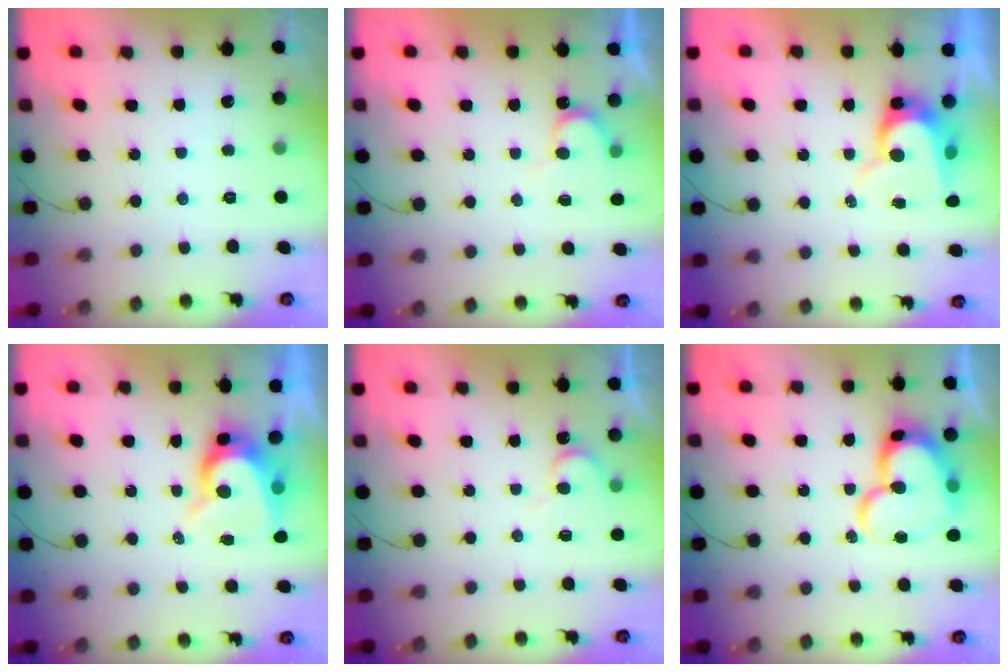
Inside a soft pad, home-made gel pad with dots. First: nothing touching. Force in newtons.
{"total": 4.5, "press": 4.4, "slide": 0.4}
{"total": 9.7, "press": 9.7, "slide": 0.9}
{"total": 7.7, "press": 7.7, "slide": 0.7}
{"total": 6.5, "press": 6.5, "slide": 0.3}
{"total": 18.9, "press": 18.8, "slide": 1.5}